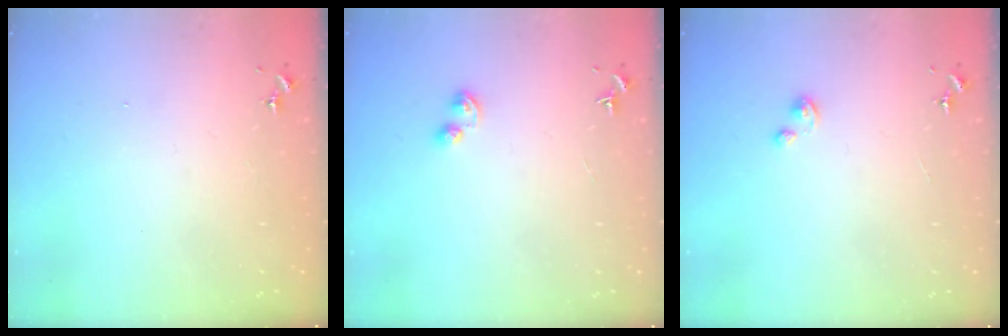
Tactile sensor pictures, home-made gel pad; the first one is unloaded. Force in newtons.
{"total": 4.9, "press": 4.9, "slide": 0.8}
{"total": 1.9, "press": 1.9, "slide": 0.2}